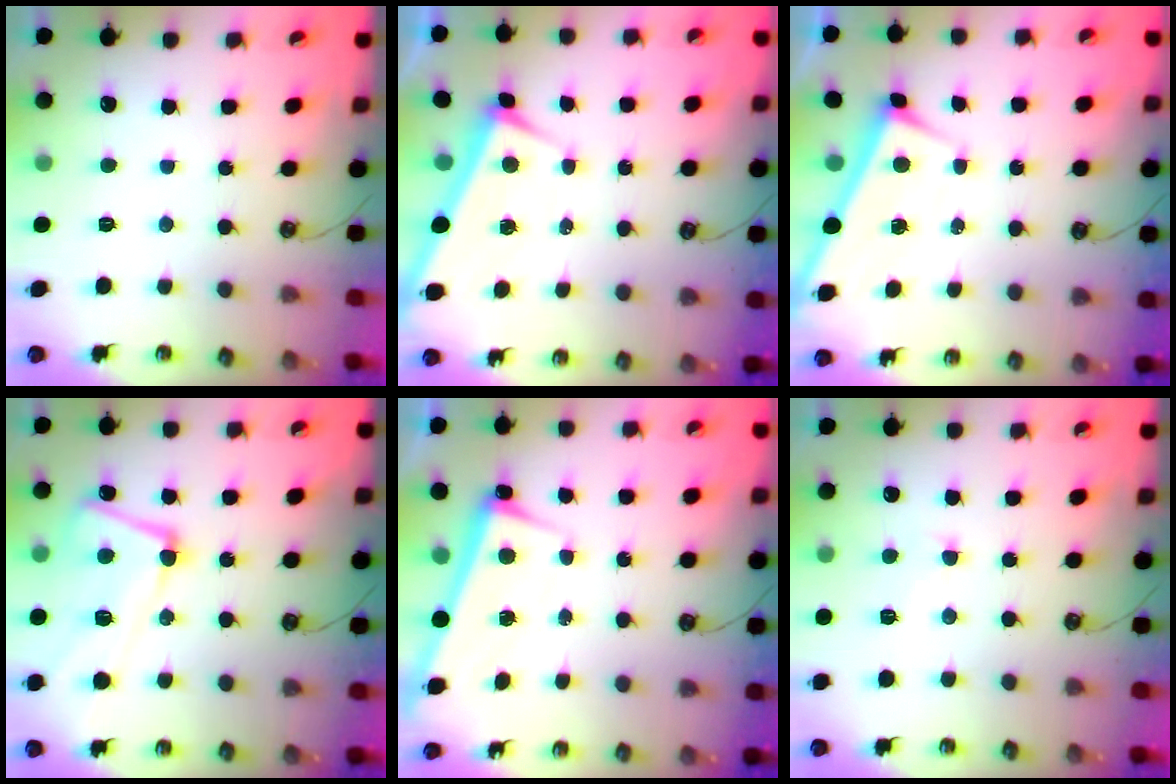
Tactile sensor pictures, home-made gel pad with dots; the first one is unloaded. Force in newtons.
{"total": 4.8, "press": 4.8, "slide": 0.5}
{"total": 3.1, "press": 3.1, "slide": 0.2}
{"total": 9.0, "press": 8.9, "slide": 1.5}
{"total": 2.6, "press": 2.5, "slide": 0.7}
{"total": 2.0, "press": 1.9, "slide": 0.6}